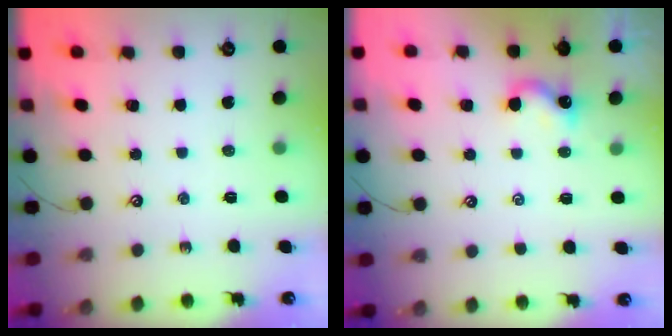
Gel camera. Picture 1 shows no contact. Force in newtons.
{"total": 1.3, "press": 1.2, "slide": 0.4}